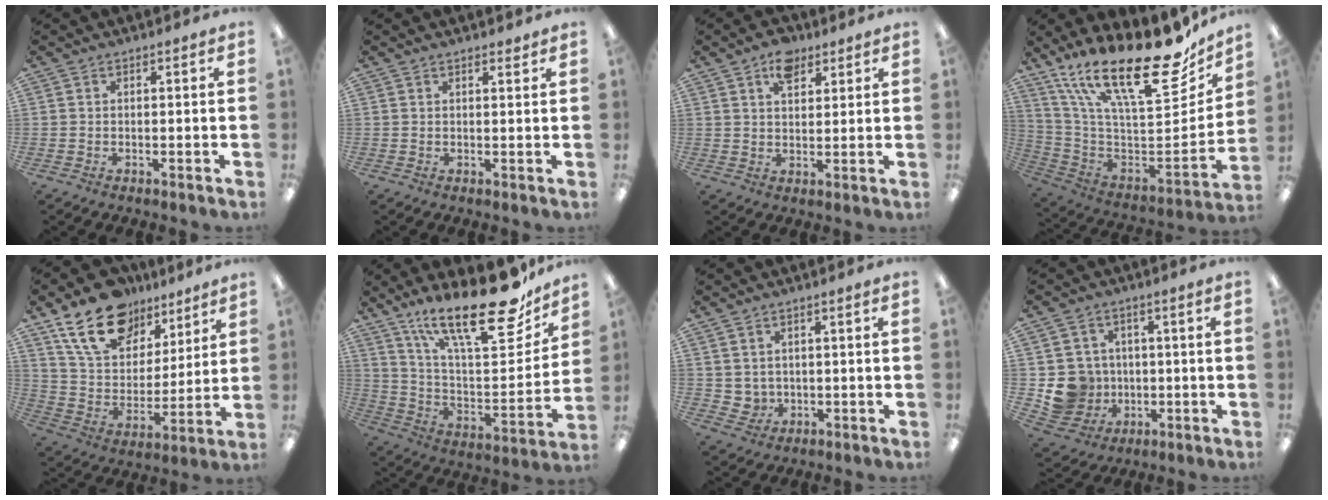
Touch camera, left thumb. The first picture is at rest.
{"total": 1.4, "force": [1.2, 0.3, 0.6], "torque": [-0.005, -0.003, 0.020]}
{"total": 4.7, "force": [2.7, 2.8, 2.6], "torque": [-0.025, -0.006, 0.042]}
{"total": 27.7, "force": [18.0, 9.6, 18.7], "torque": [-0.285, -0.137, 0.309]}
{"total": 18.9, "force": [12.7, 11.2, 8.4], "torque": [-0.156, -0.062, 0.234]}
{"total": 26.7, "force": [19.1, 8.2, 16.7], "torque": [-0.259, -0.122, 0.321]}
{"total": 3.2, "force": [1.4, 2.8, 0.3], "torque": [-0.007, -0.004, 0.026]}
{"total": 9.7, "force": [-0.8, 9.5, 1.9], "torque": [-0.066, 0.010, 0.000]}